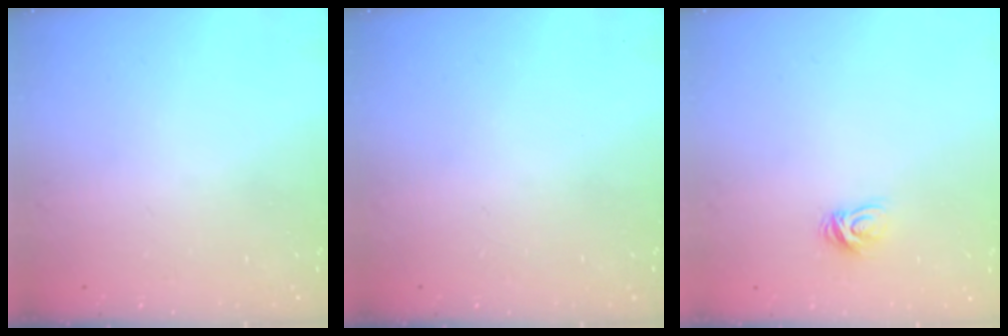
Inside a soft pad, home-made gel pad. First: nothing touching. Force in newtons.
{"total": 0.0}
{"total": 5.0, "press": 4.9, "slide": 0.5}